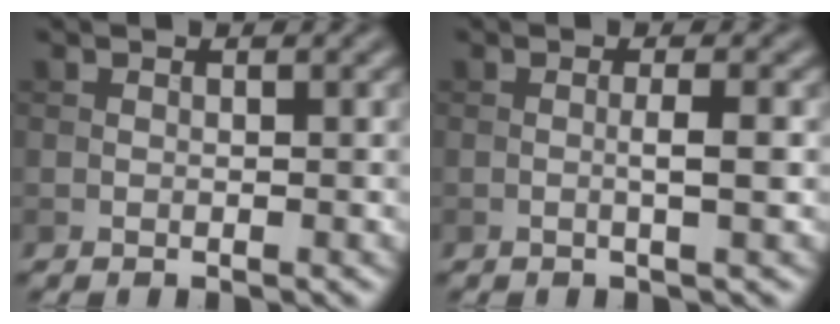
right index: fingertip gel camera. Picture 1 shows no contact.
{"total": 1.9, "force": [-0.1, 0.2, 1.8], "torque": [-0.031, 0.001, -0.005]}